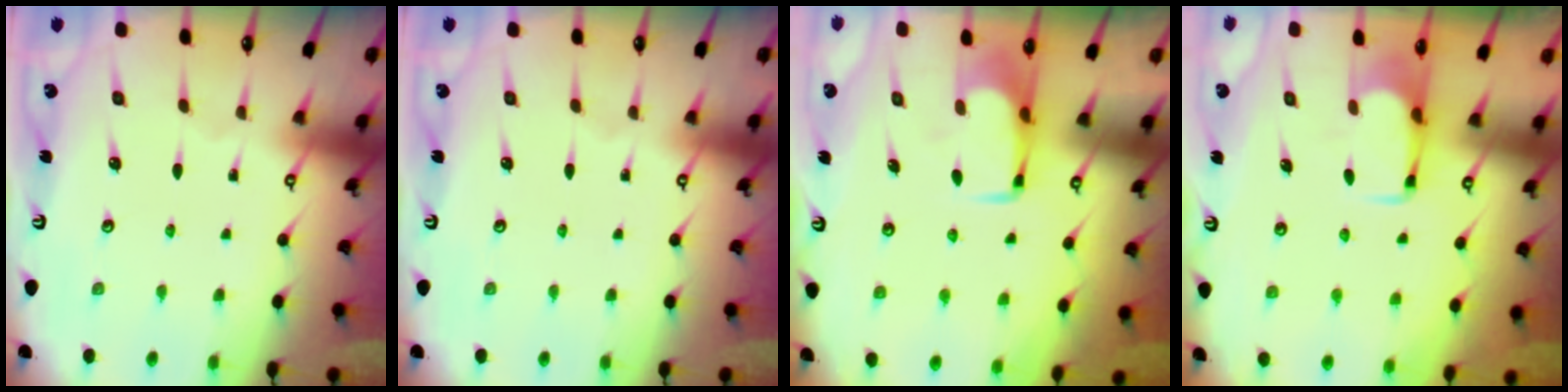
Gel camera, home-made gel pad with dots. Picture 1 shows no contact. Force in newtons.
{"total": 0.0}
{"total": 1.3, "press": 1.2, "slide": 0.4}
{"total": 2.8, "press": 2.8, "slide": 0.5}